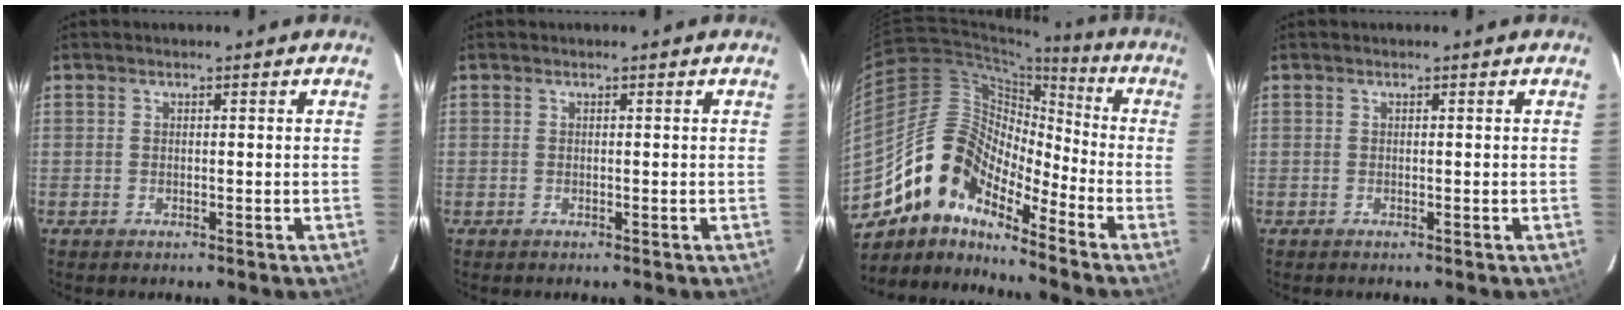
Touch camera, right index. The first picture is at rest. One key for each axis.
{"total": 0.0}
{"total": 13.1, "fx": -9.9, "fy": 5.6, "fz": 6.5, "tx": -0.108, "ty": 0.021, "tz": -0.204}
{"total": 0.0}